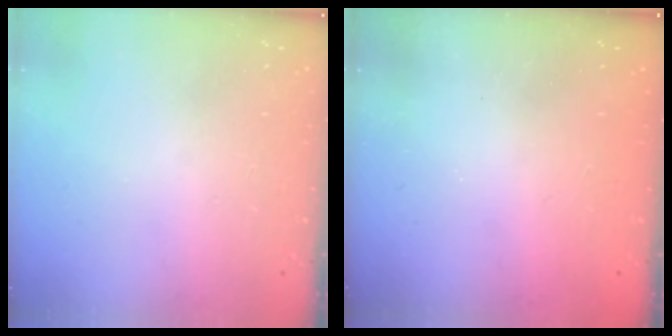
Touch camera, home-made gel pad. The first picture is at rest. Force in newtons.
{"total": 2.4, "press": 2.3, "slide": 0.8}